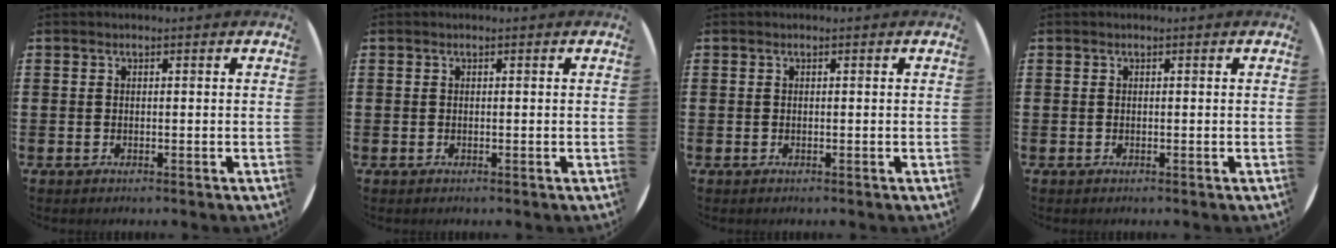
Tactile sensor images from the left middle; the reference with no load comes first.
{"total": 0.0}
{"total": 0.0}
{"total": 0.0}